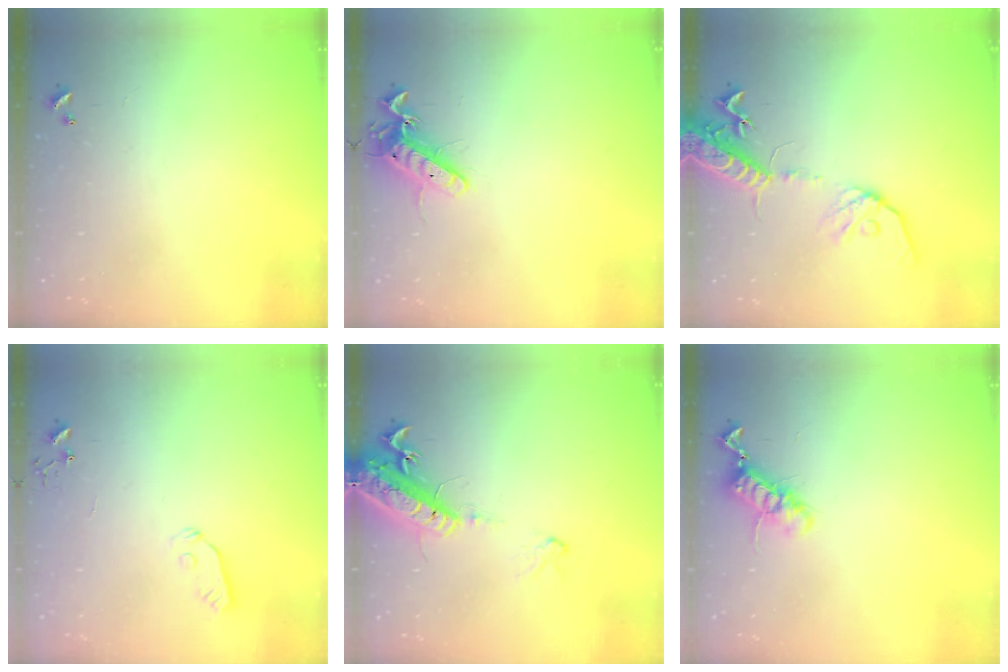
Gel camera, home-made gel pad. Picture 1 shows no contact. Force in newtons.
{"total": 12.4, "press": 12.4, "slide": 0.9}
{"total": 16.6, "press": 16.2, "slide": 3.5}
{"total": 3.8, "press": 3.7, "slide": 0.5}
{"total": 17.9, "press": 17.5, "slide": 3.9}
{"total": 11.7, "press": 11.6, "slide": 1.2}